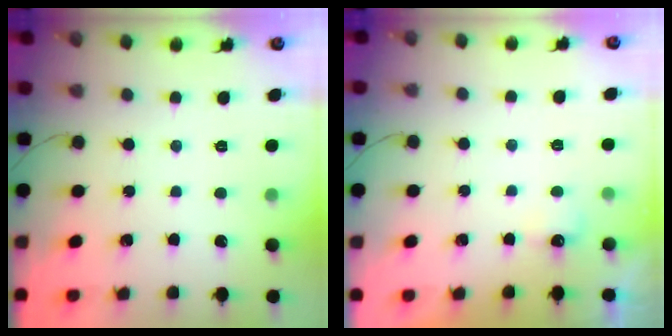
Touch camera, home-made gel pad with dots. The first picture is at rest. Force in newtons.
{"total": 2.9, "press": 2.8, "slide": 0.8}